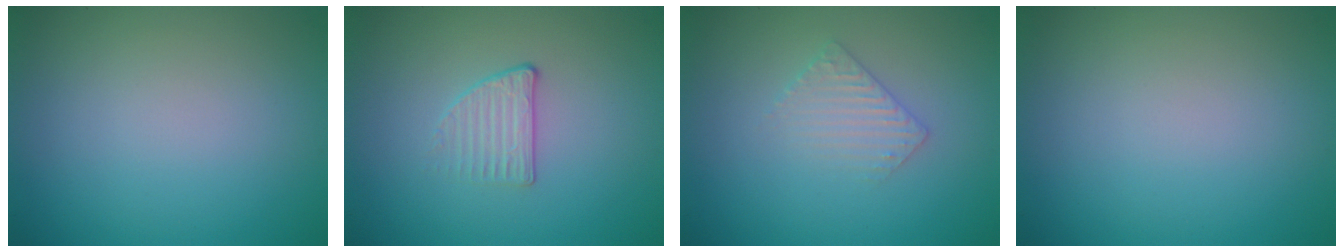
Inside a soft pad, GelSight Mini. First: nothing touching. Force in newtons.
{"total": 1.6, "press": 1.1, "slide": 1.1}
{"total": 1.9, "press": 1.9, "slide": 0.5}
{"total": 0.0}